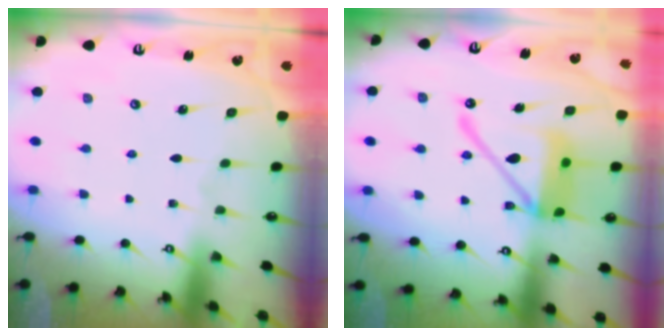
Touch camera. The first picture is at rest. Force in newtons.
{"total": 16.4, "press": 16.3, "slide": 1.9}